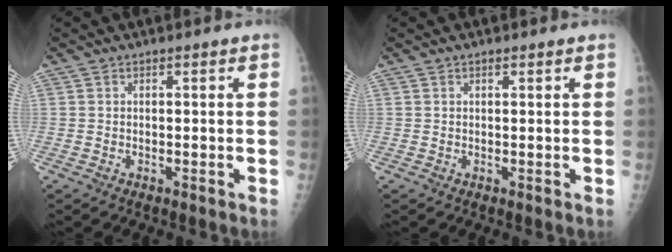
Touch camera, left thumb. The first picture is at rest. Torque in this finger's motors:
{"motor_torque": [-0.04, -0.06, -0.04, 0.00, 0.03]}